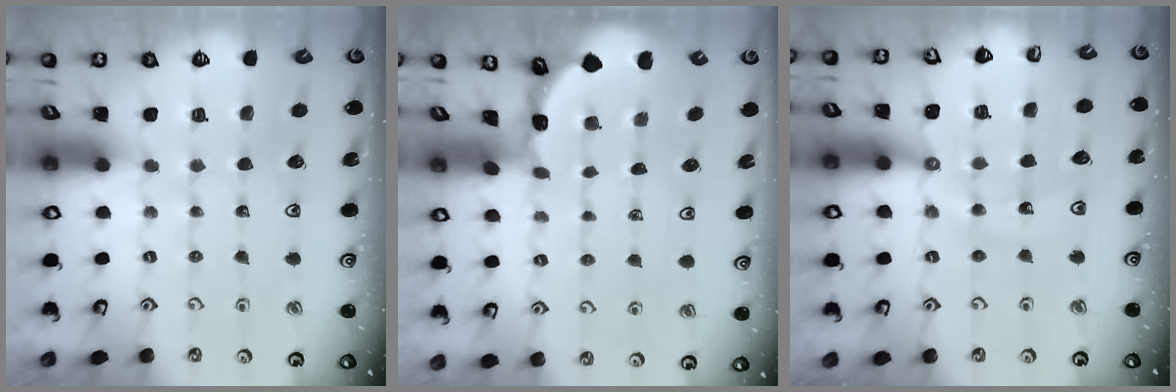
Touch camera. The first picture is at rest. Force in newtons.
{"total": 0.7, "press": 0.7, "slide": 0.3}
{"total": 11.9, "press": 11.8, "slide": 1.5}